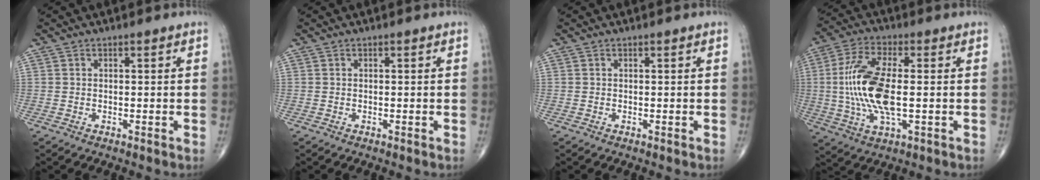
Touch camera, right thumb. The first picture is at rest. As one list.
[{"total": 0.0}, {"total": 0.0}, {"total": 15.0, "force": [-0.3, 5.8, 13.8], "torque": [-0.300, 0.003, -0.006]}]